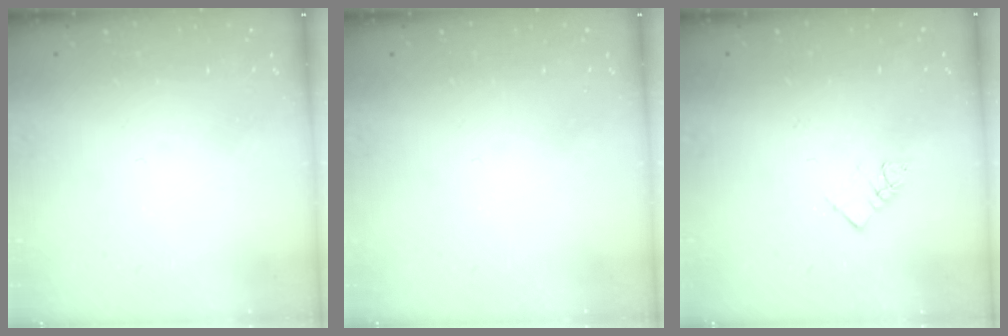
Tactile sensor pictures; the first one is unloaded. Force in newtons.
{"total": 0.0}
{"total": 4.5, "press": 4.5, "slide": 0.4}